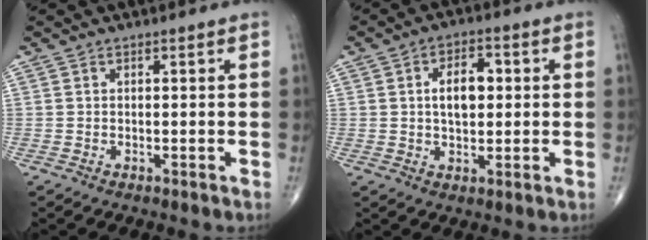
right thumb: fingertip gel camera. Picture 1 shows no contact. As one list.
[{"total": 7.3, "force": [1.0, 4.3, 5.9], "torque": [-0.078, 0.009, 0.014]}]